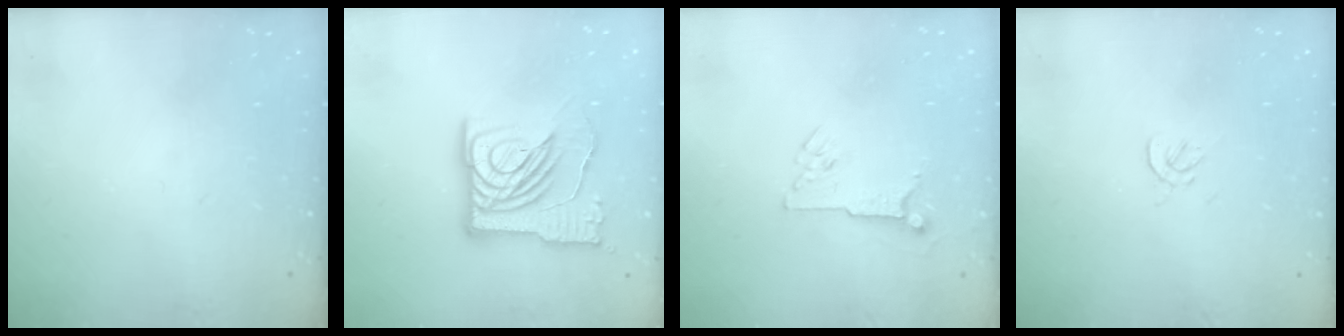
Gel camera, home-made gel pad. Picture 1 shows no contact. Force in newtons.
{"total": 15.1, "press": 15.0, "slide": 1.6}
{"total": 6.3, "press": 6.3, "slide": 0.5}
{"total": 1.6, "press": 1.5, "slide": 0.6}